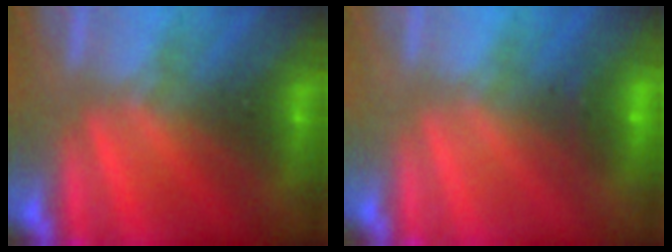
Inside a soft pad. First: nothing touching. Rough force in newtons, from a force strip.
{"total": 2.0}